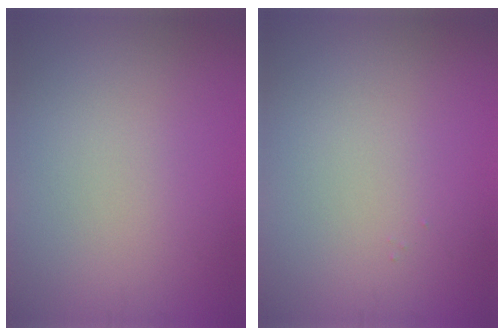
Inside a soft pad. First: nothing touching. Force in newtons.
{"total": 0.0}